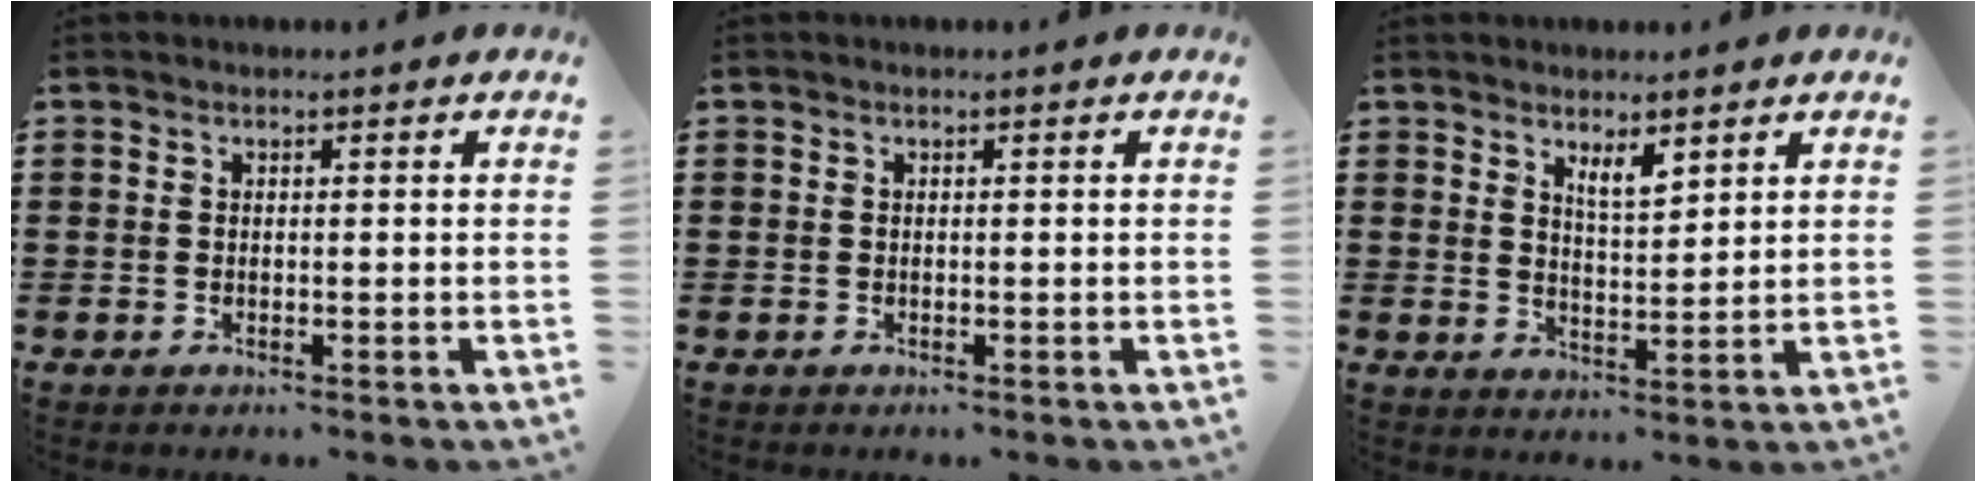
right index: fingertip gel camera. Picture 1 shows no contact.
{"total": 0.0}
{"total": 3.3, "force": [2.7, 0.8, 1.8], "torque": [-0.032, -0.004, 0.046]}